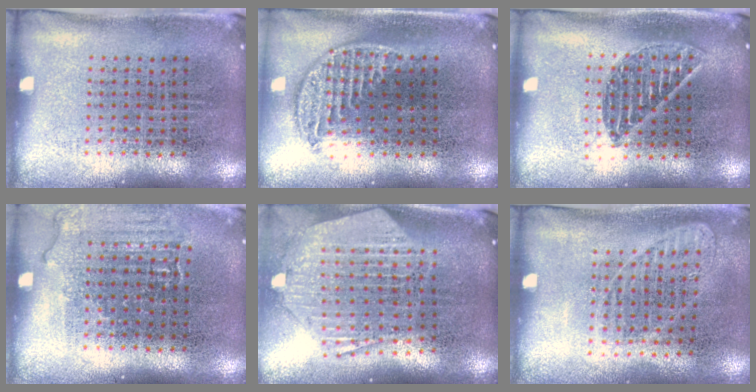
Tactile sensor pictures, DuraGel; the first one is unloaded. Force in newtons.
{"total": 1.2, "press": 1.1, "slide": 0.5}
{"total": 1.1, "press": 1.0, "slide": 0.4}
{"total": 1.1, "press": 1.1, "slide": 0.2}
{"total": 2.8, "press": 2.2, "slide": 1.7}
{"total": 1.0, "press": 0.9, "slide": 0.3}